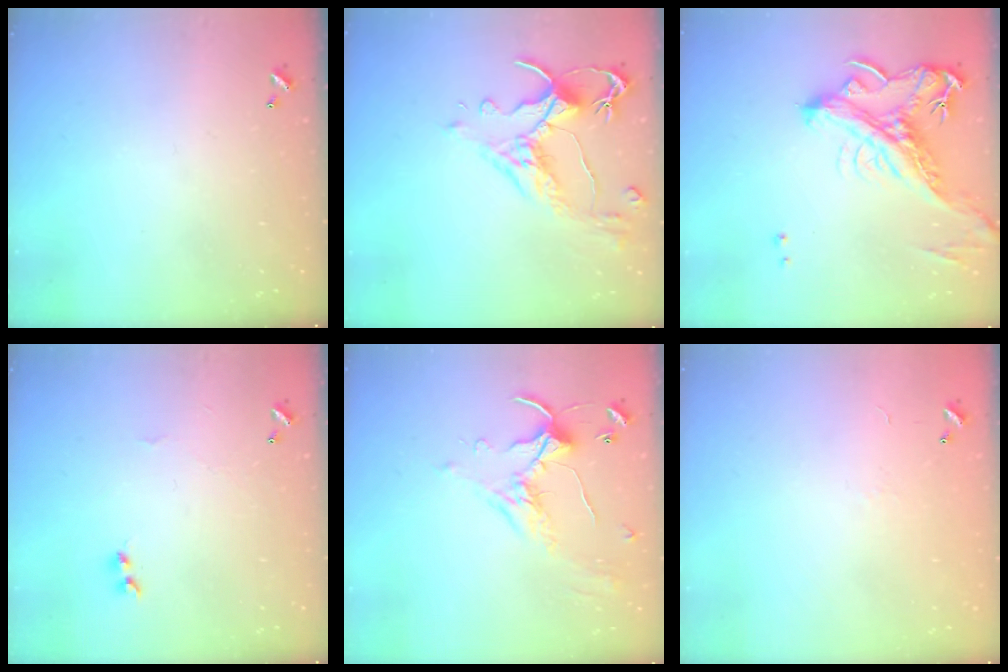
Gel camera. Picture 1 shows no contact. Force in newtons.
{"total": 3.3, "press": 3.0, "slide": 1.4}
{"total": 4.7, "press": 4.5, "slide": 1.3}
{"total": 2.0, "press": 1.9, "slide": 0.6}
{"total": 1.2, "press": 0.6, "slide": 1.1}
{"total": 6.9, "press": 6.9, "slide": 0.9}